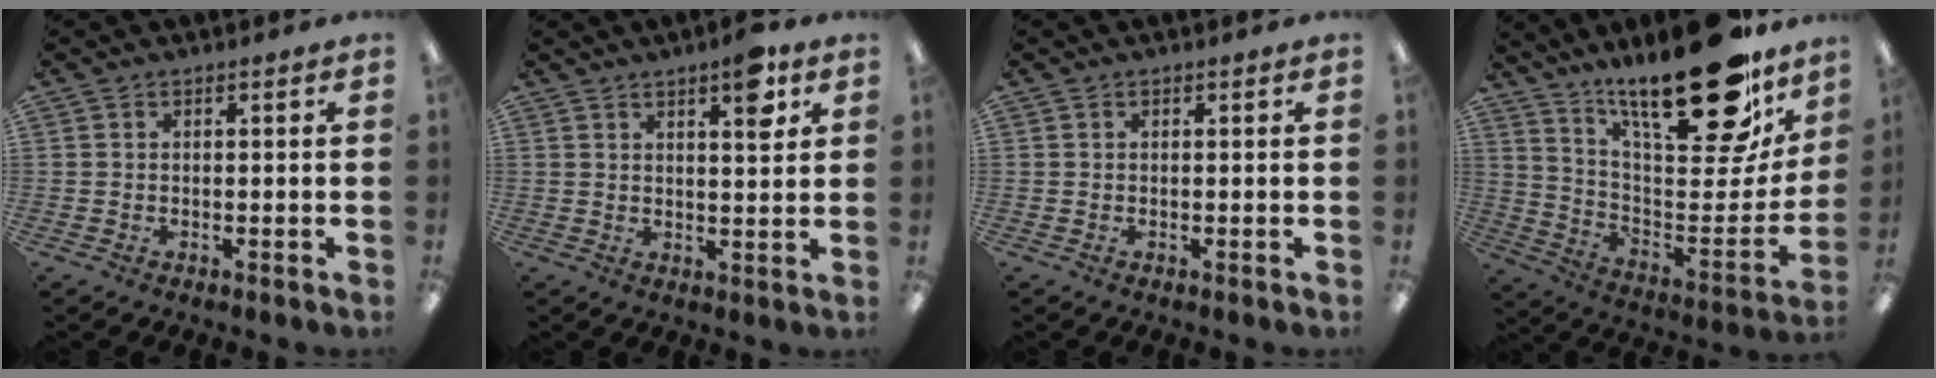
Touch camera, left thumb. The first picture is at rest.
{"total": 6.8, "force": [4.2, 1.9, 5.0], "torque": [-0.063, -0.021, 0.062]}
{"total": 0.0}
{"total": 27.9, "force": [19.9, 8.8, 17.5], "torque": [-0.240, -0.135, 0.329]}